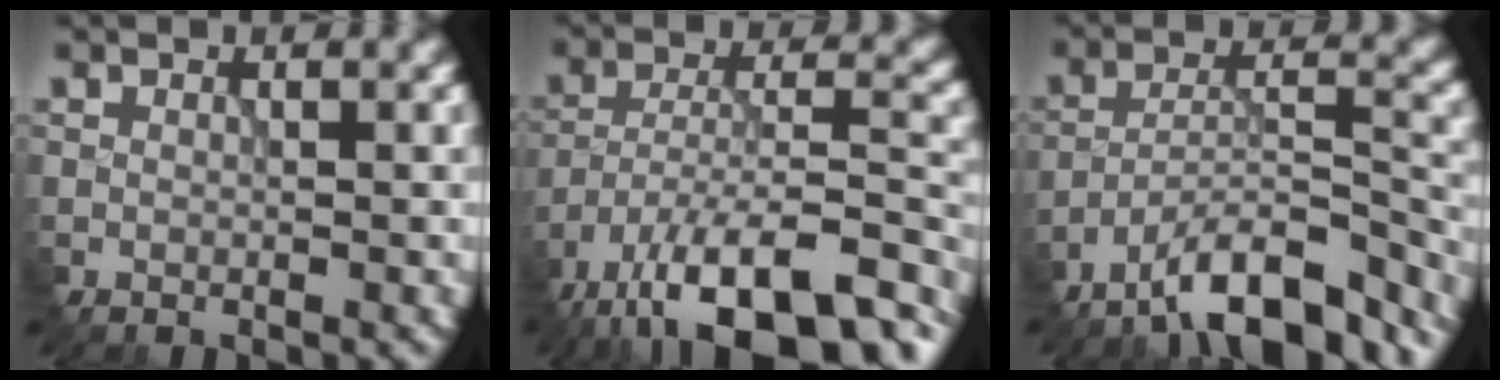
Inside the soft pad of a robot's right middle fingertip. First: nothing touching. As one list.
[{"total": 15.1, "force": [-11.0, 5.2, 8.9], "torque": [-0.171, -0.008, -0.164]}, {"total": 10.8, "force": [-8.6, 2.9, 5.9], "torque": [-0.088, 0.013, -0.148]}]